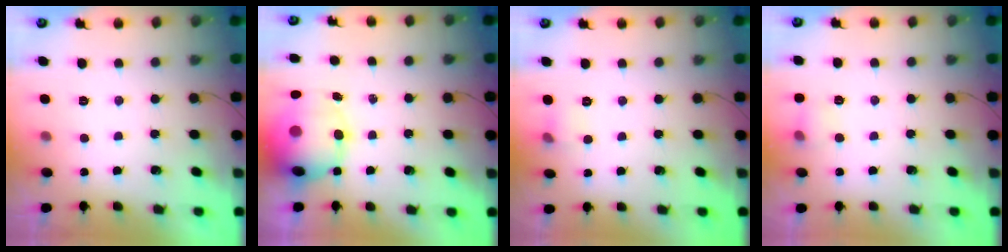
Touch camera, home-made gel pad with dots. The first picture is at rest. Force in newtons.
{"total": 13.1, "press": 12.8, "slide": 3.0}
{"total": 5.1, "press": 4.8, "slide": 1.7}
{"total": 5.0, "press": 4.8, "slide": 1.4}